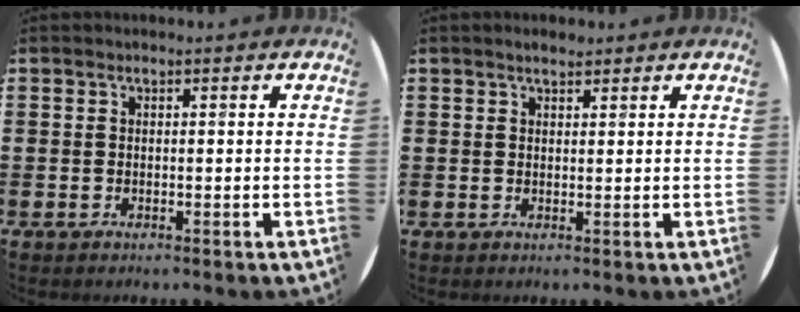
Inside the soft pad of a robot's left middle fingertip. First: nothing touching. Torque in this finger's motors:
{"motor_torque": [0.34, -0.30, 0.00, 0.04]}